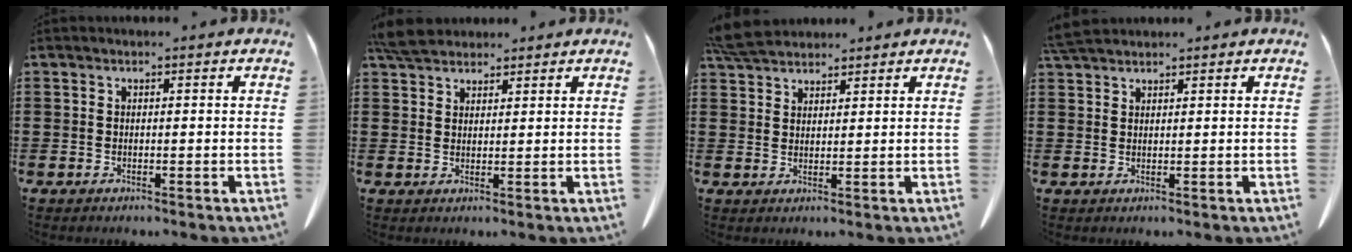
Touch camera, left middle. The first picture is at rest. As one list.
[{"total": 4.5, "force": [4.1, 1.4, 1.3], "torque": [-0.039, -0.001, 0.081]}, {"total": 4.8, "force": [4.5, 1.1, 1.6], "torque": [-0.045, -0.007, 0.087]}, {"total": 3.1, "force": [2.8, 0.5, 1.2], "torque": [-0.033, -0.001, 0.056]}]